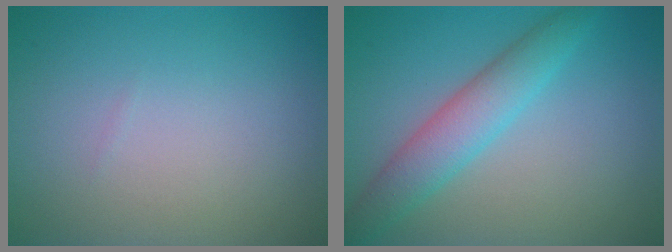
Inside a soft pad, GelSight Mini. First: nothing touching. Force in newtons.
{"total": 4.1, "press": 4.1, "slide": 0.1}